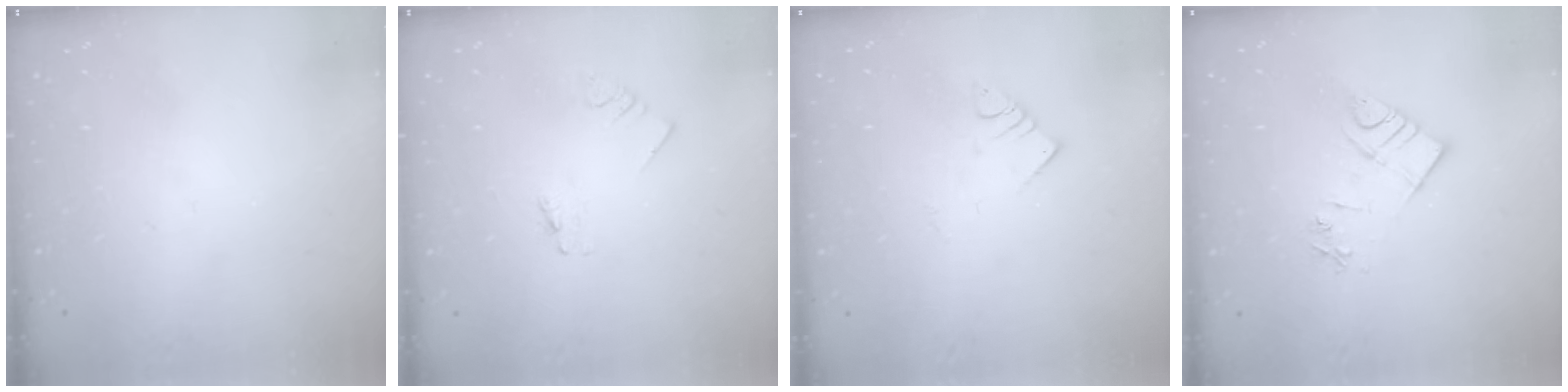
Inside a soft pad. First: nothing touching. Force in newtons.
{"total": 0.6, "press": 0.6, "slide": 0.1}
{"total": 2.4, "press": 2.4, "slide": 0.4}
{"total": 8.6, "press": 8.6, "slide": 0.8}